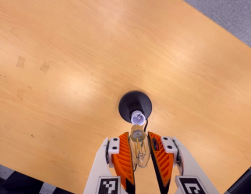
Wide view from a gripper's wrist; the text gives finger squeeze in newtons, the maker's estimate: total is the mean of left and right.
{"total": 12.6, "left": 13.7, "right": 11.6}